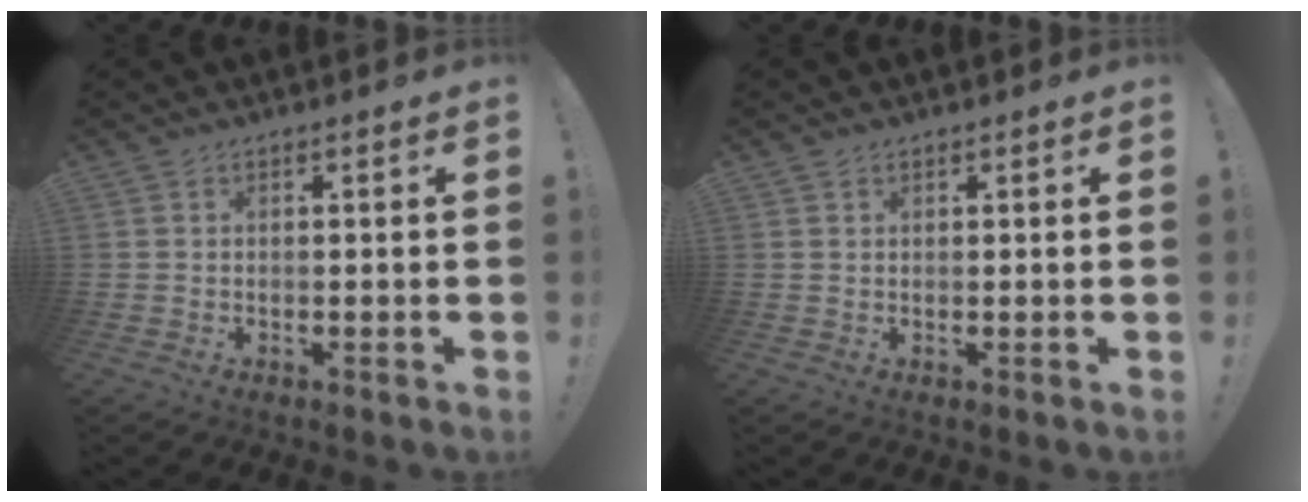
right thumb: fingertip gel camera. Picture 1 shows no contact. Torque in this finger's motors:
{"motor_torque": [-0.10, -0.32, -0.17, 0.32, 0.04]}